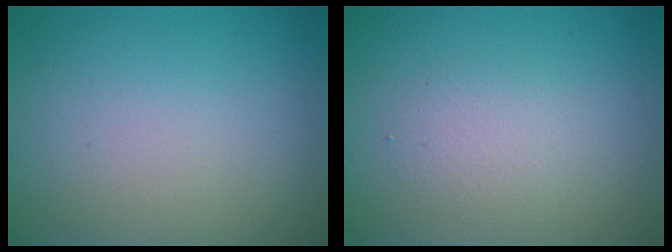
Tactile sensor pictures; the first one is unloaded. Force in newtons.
{"total": 2.0, "press": 2.0, "slide": 0.1}